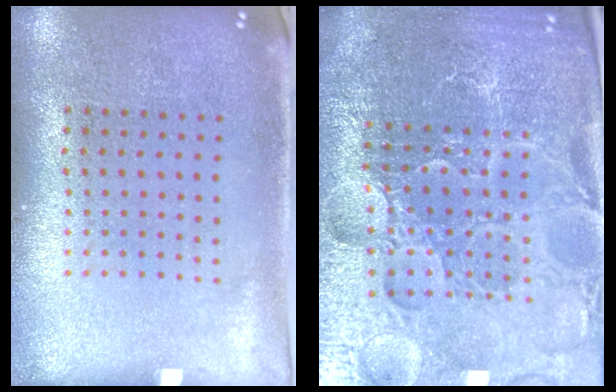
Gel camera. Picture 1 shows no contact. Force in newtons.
{"total": 6.0, "press": 5.4, "slide": 2.7}